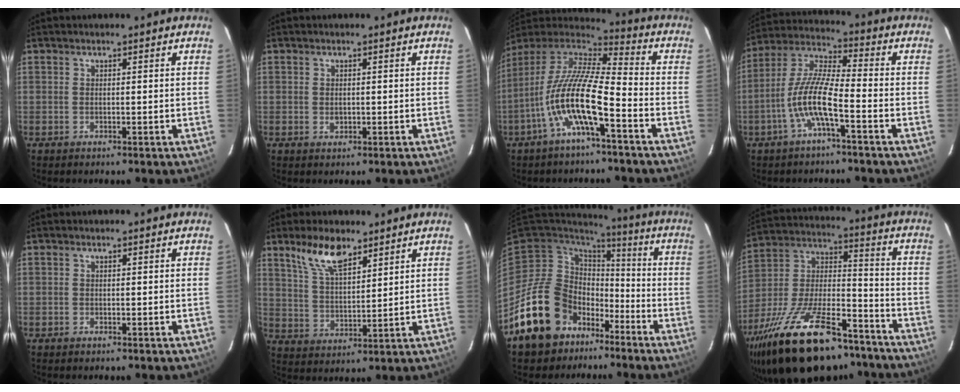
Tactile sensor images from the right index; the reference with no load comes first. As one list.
[{"total": 1.3, "force": [-0.2, 1.0, 0.7], "torque": [-0.012, 0.002, -0.002]}, {"total": 15.2, "force": [-6.0, 3.2, 13.5], "torque": [-0.253, -0.010, -0.122]}, {"total": 9.6, "force": [-4.2, 1.5, 8.6], "torque": [-0.192, 0.005, -0.084]}, {"total": 0.0}, {"total": 9.0, "force": [6.3, 3.3, 5.5], "torque": [-0.104, 0.009, 0.127]}, {"total": 17.0, "force": [-10.7, 12.4, 4.9], "torque": [-0.125, 0.027, -0.160]}, {"total": 29.6, "force": [-20.7, 11.3, 17.9], "torque": [-0.342, -0.011, -0.322]}]